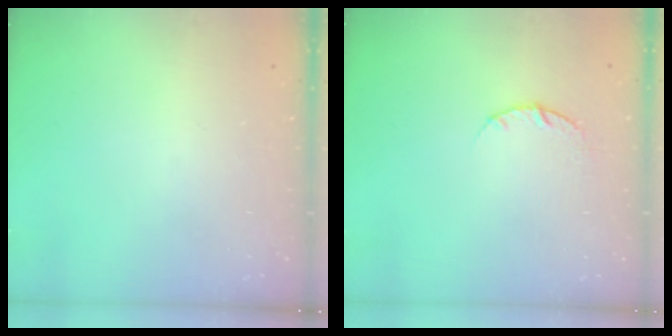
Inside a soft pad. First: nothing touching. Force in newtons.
{"total": 3.7, "press": 3.7, "slide": 0.6}